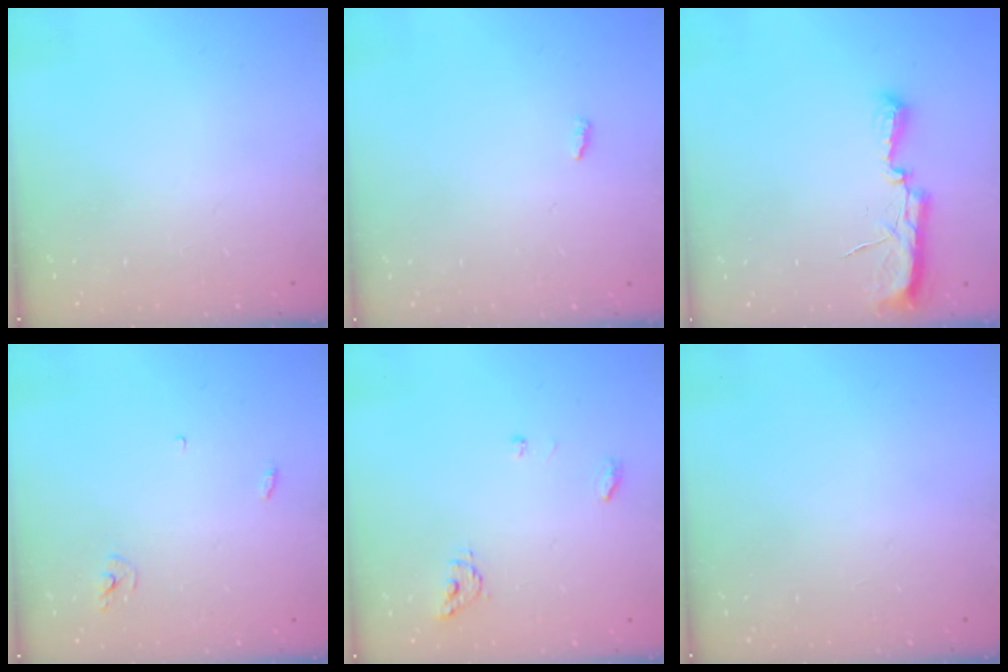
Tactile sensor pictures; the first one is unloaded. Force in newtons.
{"total": 2.7, "press": 2.7, "slide": 0.2}
{"total": 8.8, "press": 8.2, "slide": 3.2}
{"total": 2.9, "press": 2.9, "slide": 0.2}
{"total": 5.2, "press": 5.2, "slide": 0.0}
{"total": 1.1, "press": 0.8, "slide": 0.7}